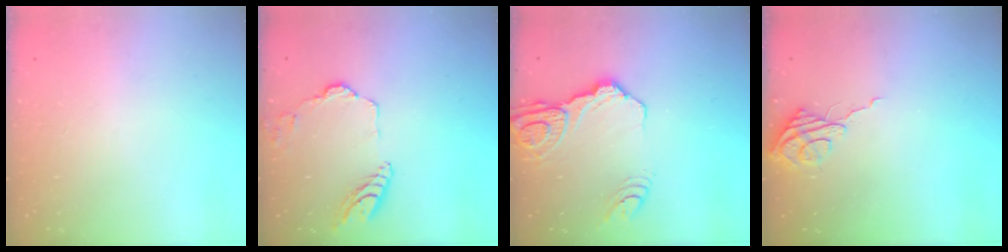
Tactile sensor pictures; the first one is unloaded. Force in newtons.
{"total": 12.1, "press": 12.0, "slide": 1.5}
{"total": 13.8, "press": 13.7, "slide": 1.5}
{"total": 5.5, "press": 5.5, "slide": 0.3}